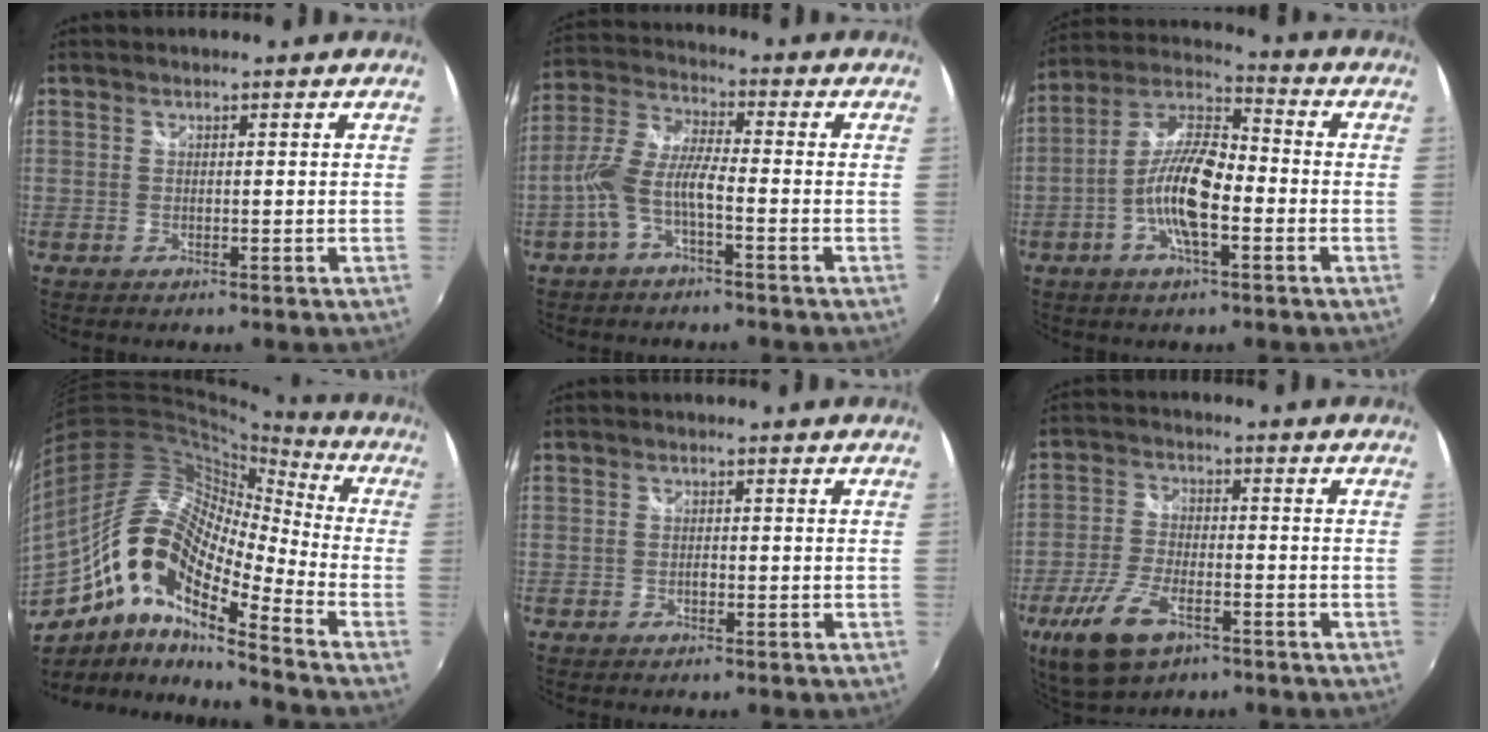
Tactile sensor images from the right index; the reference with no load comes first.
{"total": 7.6, "force": [-3.1, 1.8, 6.7], "torque": [-0.155, 0.010, -0.060]}
{"total": 12.2, "force": [-3.5, 3.9, 11.0], "torque": [-0.228, 0.007, -0.071]}
{"total": 19.9, "force": [-7.8, 6.9, 16.9], "torque": [-0.283, -0.014, -0.166]}
{"total": 0.8, "force": [-0.5, 0.4, 0.5], "torque": [-0.009, 0.002, -0.008]}
{"total": 12.2, "force": [-6.8, 5.7, 8.4], "torque": [-0.190, -0.020, -0.125]}